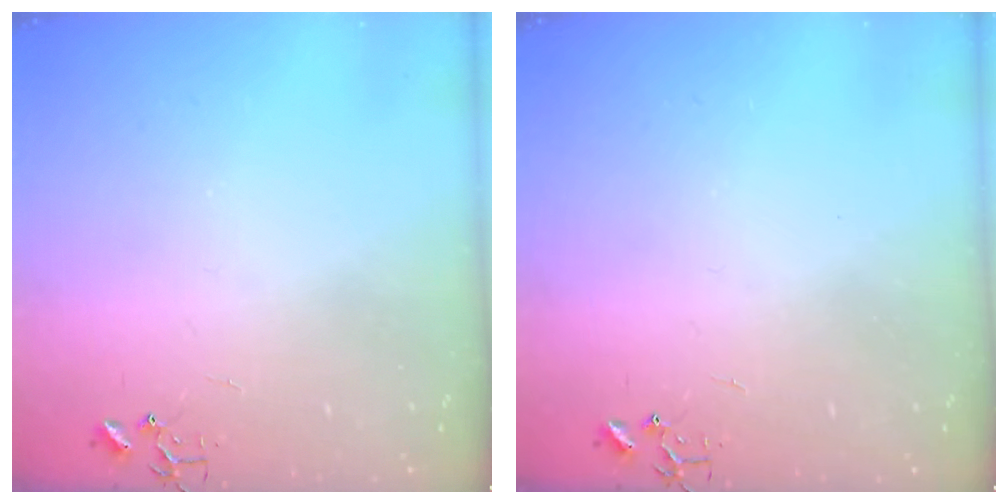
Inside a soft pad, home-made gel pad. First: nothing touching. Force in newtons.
{"total": 0.0}